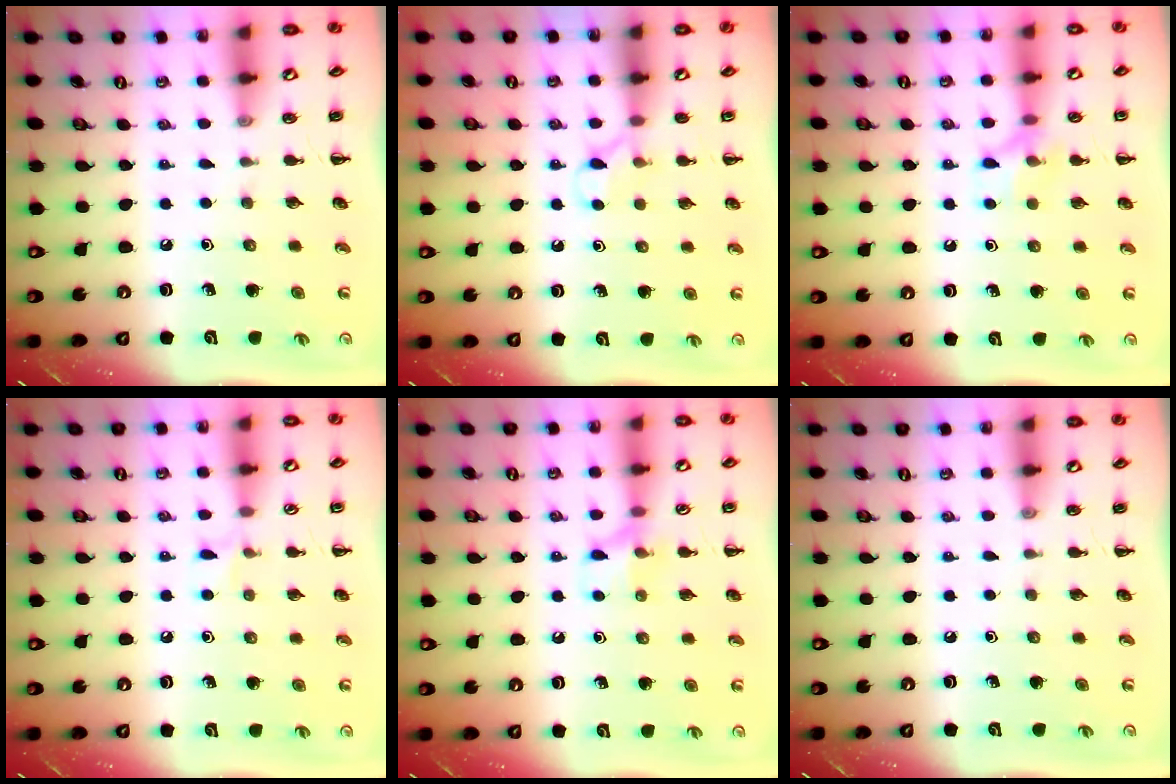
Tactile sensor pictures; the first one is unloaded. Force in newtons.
{"total": 5.0, "press": 4.8, "slide": 1.6}
{"total": 8.1, "press": 8.0, "slide": 1.2}
{"total": 4.0, "press": 3.7, "slide": 1.6}
{"total": 7.4, "press": 7.4, "slide": 0.8}
{"total": 0.0}